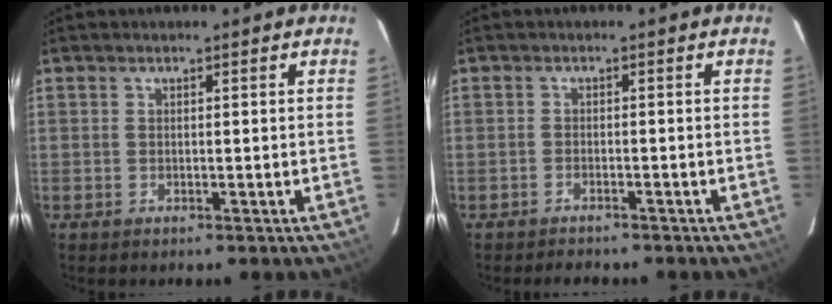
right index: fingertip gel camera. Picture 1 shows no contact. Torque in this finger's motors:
{"motor_torque": [0.06, -0.03, 0.03, 0.00]}